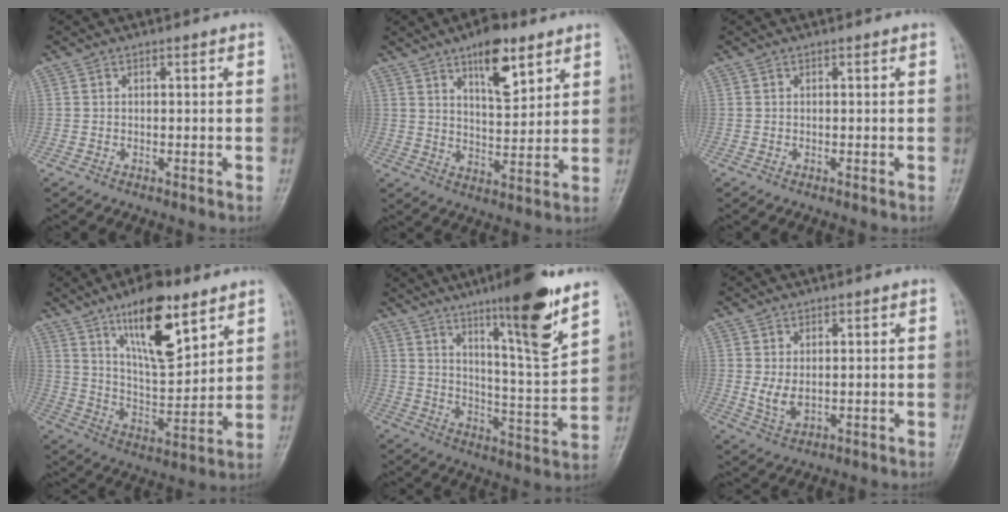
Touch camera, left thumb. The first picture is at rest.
{"total": 10.2, "force": [6.0, 4.0, 7.2], "torque": [-0.092, -0.037, 0.098]}
{"total": 0.0}
{"total": 16.1, "force": [9.5, 5.7, 11.7], "torque": [-0.166, -0.054, 0.166]}
{"total": 16.9, "force": [10.8, 1.6, 12.9], "torque": [-0.183, -0.069, 0.172]}
{"total": 3.7, "force": [0.6, 2.2, 2.9], "torque": [-0.051, -0.010, 0.019]}